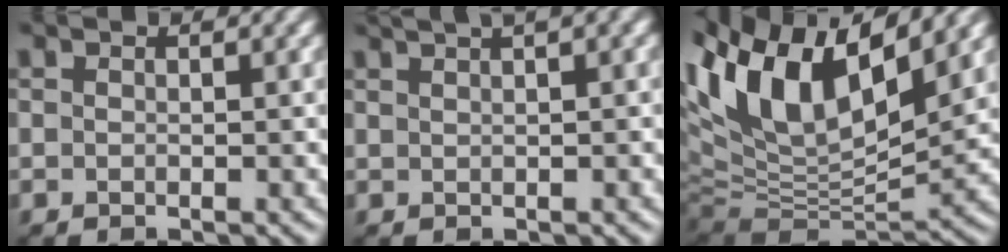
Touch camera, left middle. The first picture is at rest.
{"total": 4.8, "force": [3.2, 1.5, 3.3], "torque": [-0.049, 0.029, 0.040]}
{"total": 12.3, "force": [5.5, 5.3, 9.6], "torque": [-0.199, 0.014, 0.098]}